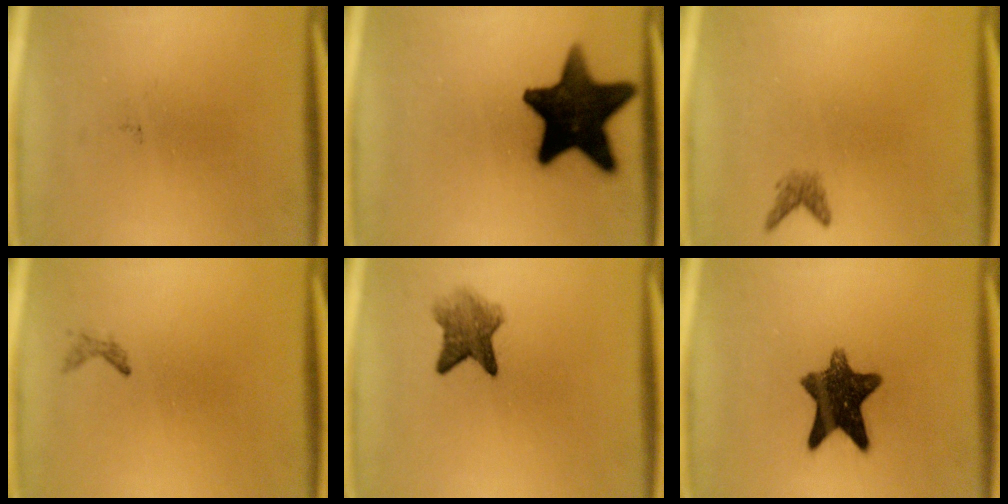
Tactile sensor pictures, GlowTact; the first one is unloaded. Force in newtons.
{"total": 17.4}
{"total": 1.4}
{"total": 0.7}
{"total": 4.7}
{"total": 10.8}